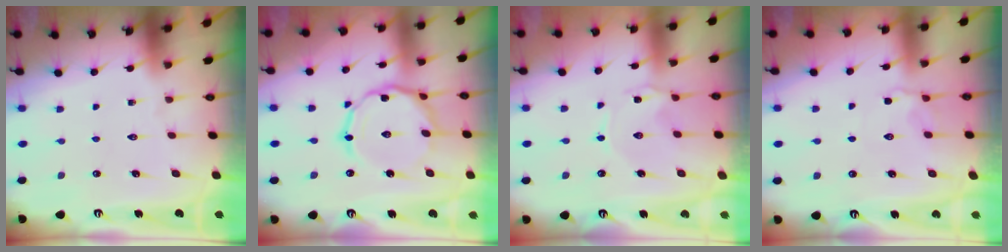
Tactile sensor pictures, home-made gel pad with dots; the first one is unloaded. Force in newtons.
{"total": 10.3, "press": 10.3, "slide": 0.6}
{"total": 1.4, "press": 1.4, "slide": 0.1}
{"total": 2.8, "press": 2.6, "slide": 1.1}